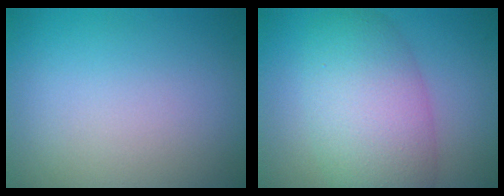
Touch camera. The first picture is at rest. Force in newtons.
{"total": 7.7, "press": 7.7, "slide": 0.2}